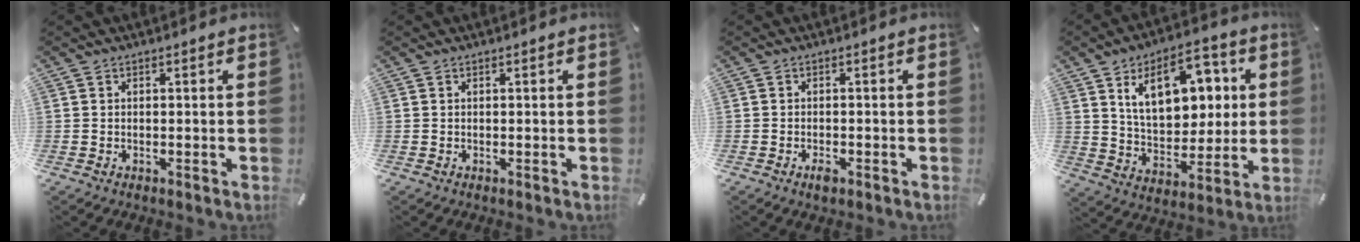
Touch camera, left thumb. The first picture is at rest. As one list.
[{"total": 0.0}, {"total": 1.8, "force": [-1.1, 0.8, 1.2], "torque": [-0.031, 0.000, -0.021]}, {"total": 16.6, "force": [7.0, 10.3, 11.0], "torque": [-0.172, -0.012, 0.124]}]